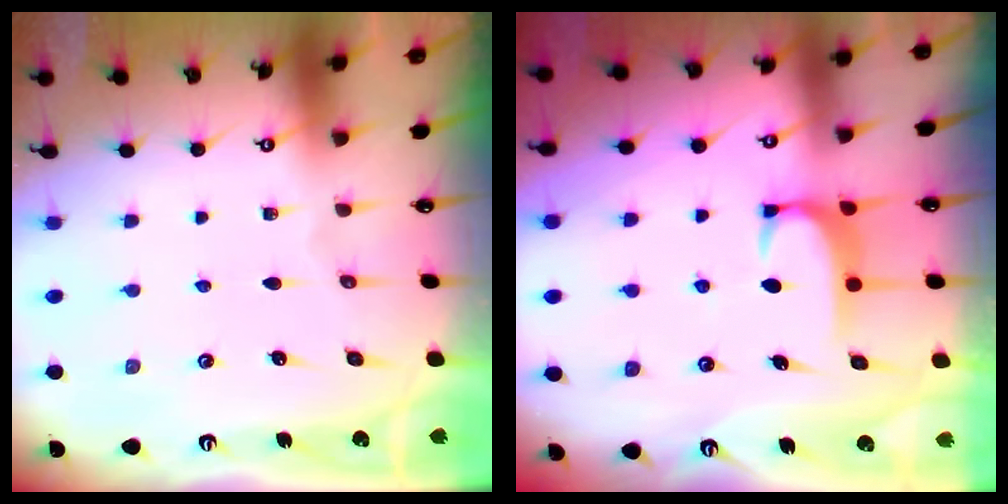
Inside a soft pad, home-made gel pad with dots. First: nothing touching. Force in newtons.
{"total": 1.9, "press": 1.9, "slide": 0.5}